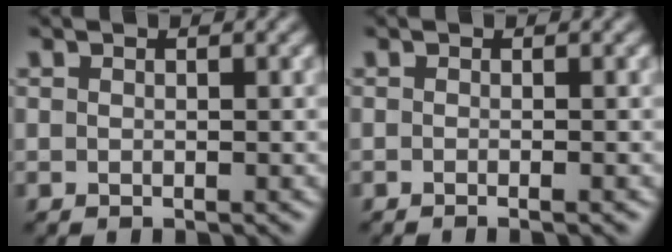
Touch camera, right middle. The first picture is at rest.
{"total": 1.4, "force": [-0.4, 0.6, 1.2], "torque": [-0.006, -0.008, -0.017]}